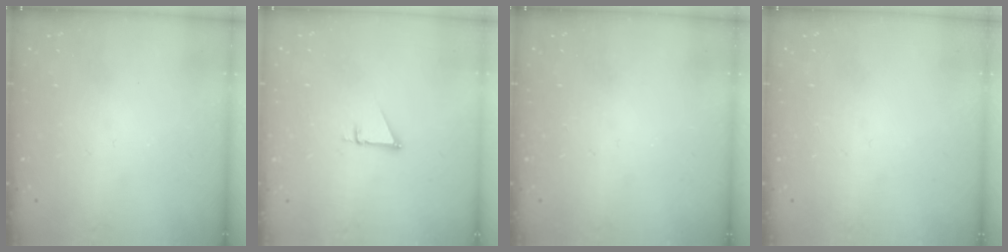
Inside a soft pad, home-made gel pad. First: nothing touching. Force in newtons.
{"total": 2.7, "press": 2.7, "slide": 0.2}
{"total": 0.0}
{"total": 0.0}